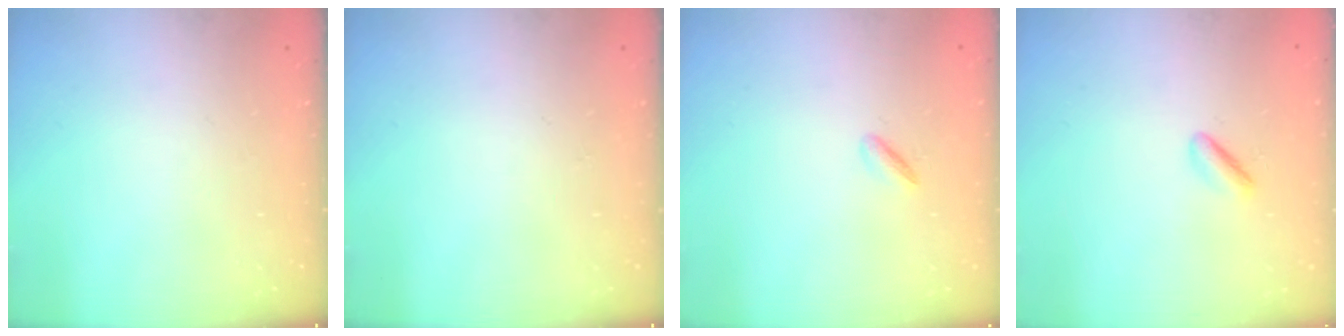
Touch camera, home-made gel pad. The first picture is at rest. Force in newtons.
{"total": 0.0}
{"total": 2.1, "press": 1.9, "slide": 0.8}
{"total": 2.2, "press": 1.9, "slide": 1.2}